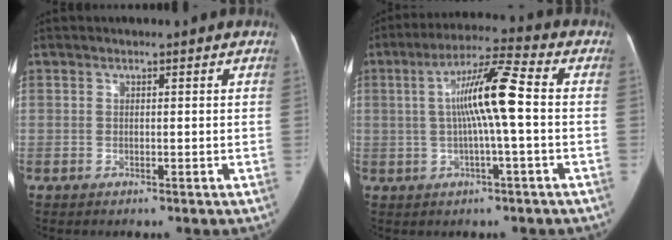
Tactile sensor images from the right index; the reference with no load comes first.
{"total": 9.9, "force": [0.1, 0.0, 9.9], "torque": [-0.181, 0.016, -0.003]}